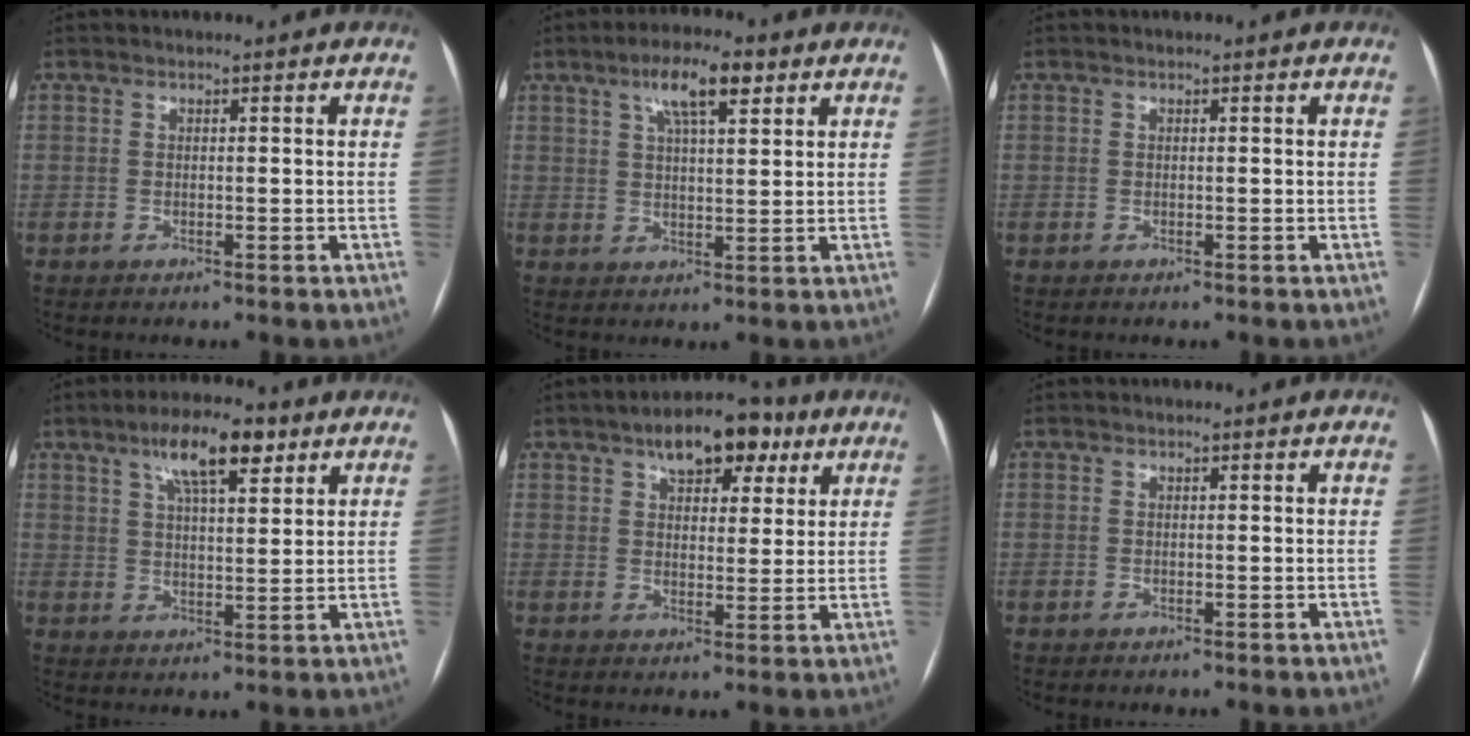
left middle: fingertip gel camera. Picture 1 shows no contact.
{"total": 7.5, "force": [4.1, 1.8, 6.0], "torque": [-0.113, 0.014, 0.069]}
{"total": 0.0}
{"total": 9.3, "force": [5.4, 2.6, 7.1], "torque": [-0.127, 0.016, 0.091]}
{"total": 9.7, "force": [5.6, 4.7, 6.3], "torque": [-0.089, 0.022, 0.082]}
{"total": 0.0}